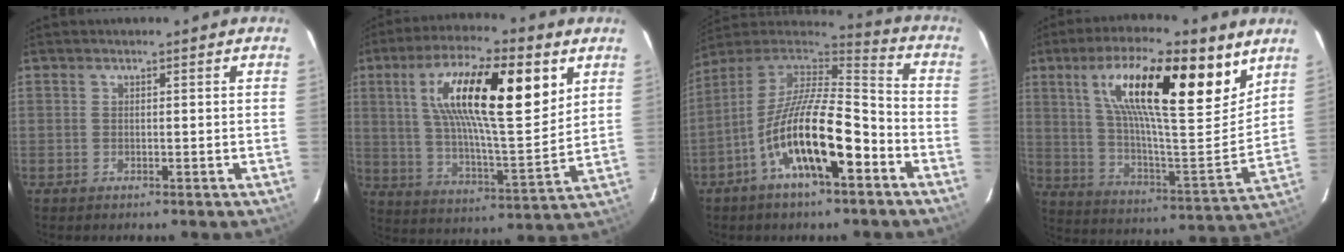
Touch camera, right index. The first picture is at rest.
{"total": 21.0, "force": [7.5, 5.7, 18.7], "torque": [-0.325, 0.015, 0.125]}
{"total": 18.5, "force": [-8.3, 5.8, 15.5], "torque": [-0.283, -0.012, -0.156]}
{"total": 24.3, "force": [12.6, 6.3, 19.8], "torque": [-0.327, 0.029, 0.214]}